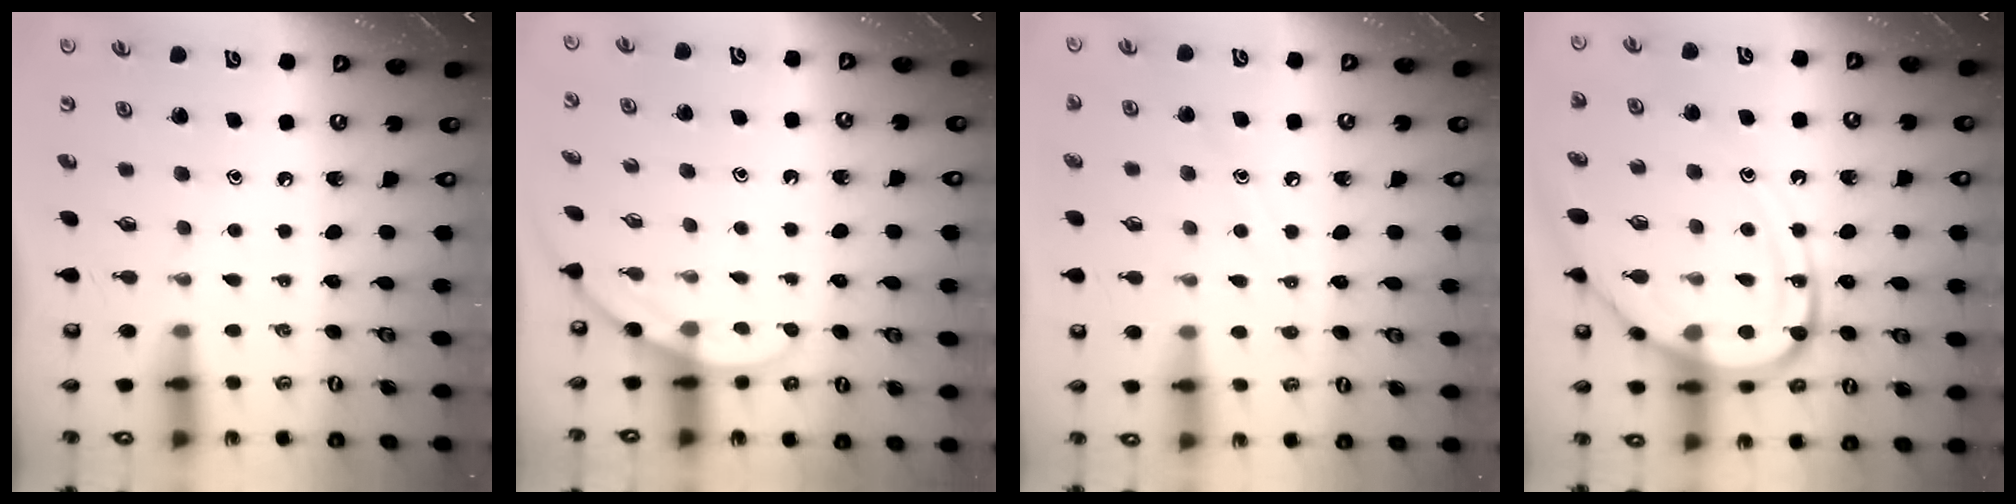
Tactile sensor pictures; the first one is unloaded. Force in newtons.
{"total": 2.8, "press": 2.8, "slide": 0.2}
{"total": 7.1, "press": 7.1, "slide": 0.4}
{"total": 16.5, "press": 16.4, "slide": 1.5}